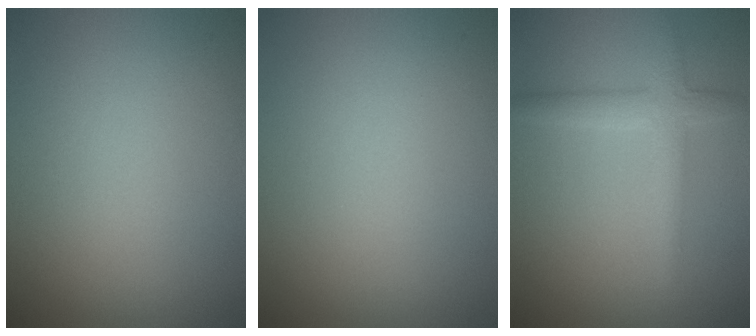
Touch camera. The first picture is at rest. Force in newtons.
{"total": 0.0}
{"total": 2.8, "press": 2.8, "slide": 0.1}